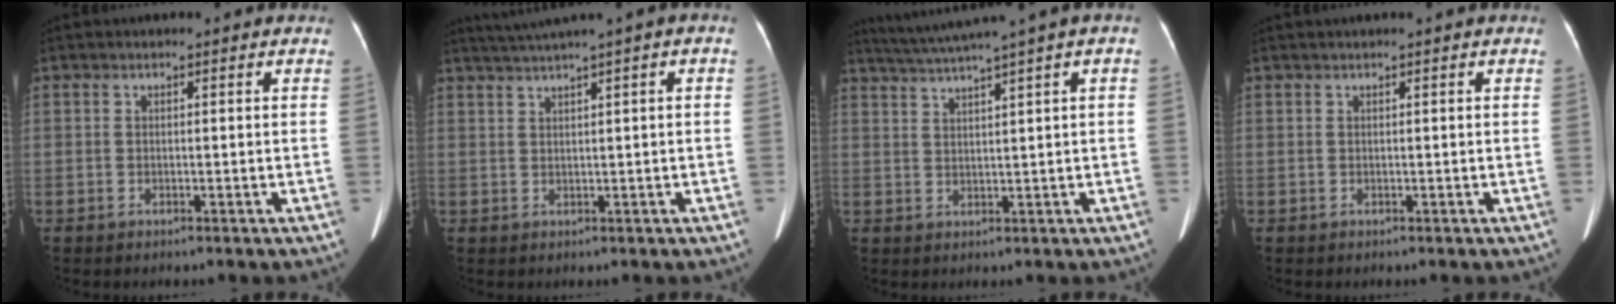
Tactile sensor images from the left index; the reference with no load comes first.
{"total": 4.8, "force": [2.8, -0.6, 3.9], "torque": [-0.075, 0.023, 0.054]}
{"total": 7.4, "force": [5.1, -1.3, 5.2], "torque": [-0.086, 0.028, 0.086]}
{"total": 0.0}